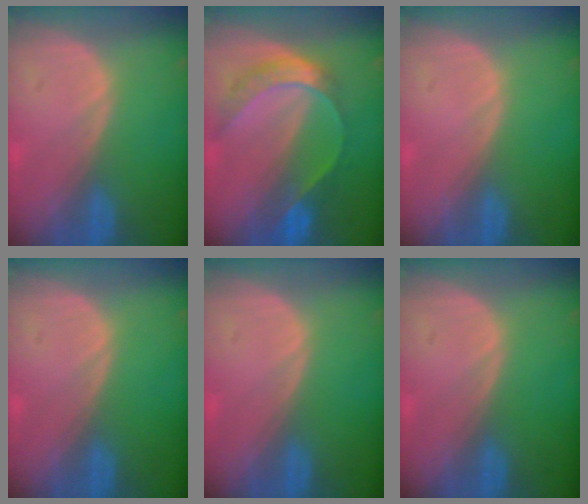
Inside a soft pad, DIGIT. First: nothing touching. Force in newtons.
{"total": 7.6, "press": 6.4, "slide": 4.2}
{"total": 0.0}
{"total": 0.0}
{"total": 0.0}
{"total": 0.0}